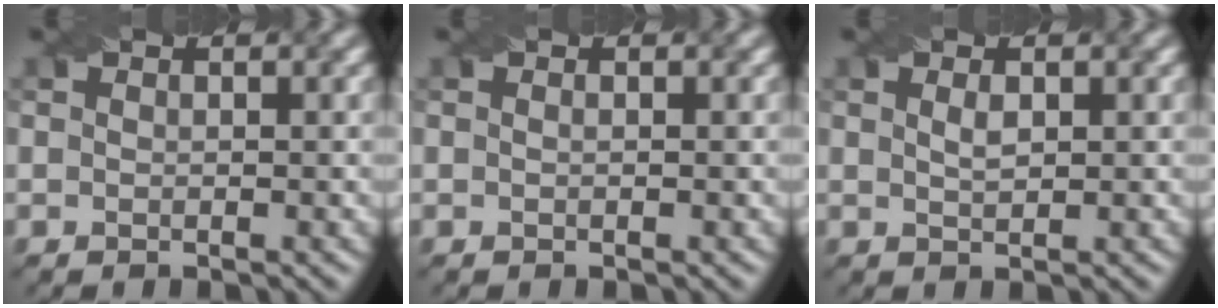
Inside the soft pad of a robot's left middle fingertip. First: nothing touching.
{"total": 0.0}
{"total": 1.0, "force": [0.4, 0.4, 0.8], "torque": [-0.018, 0.000, 0.011]}